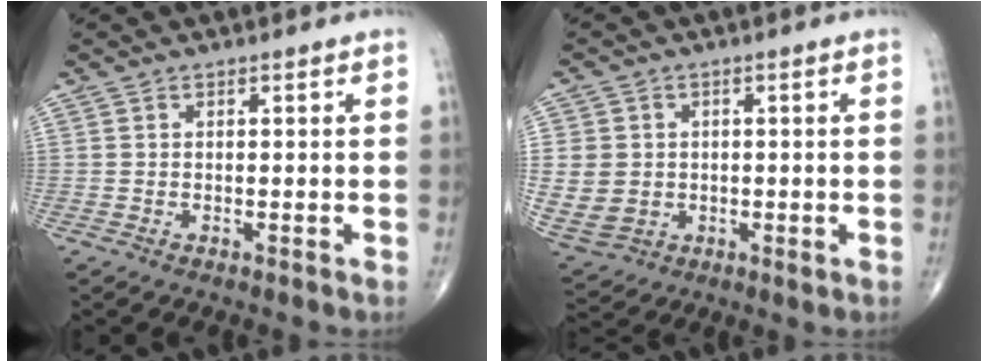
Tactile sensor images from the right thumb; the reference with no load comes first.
{"total": 13.8, "force": [-0.4, 12.1, 6.6], "torque": [-0.174, 0.011, 0.016]}